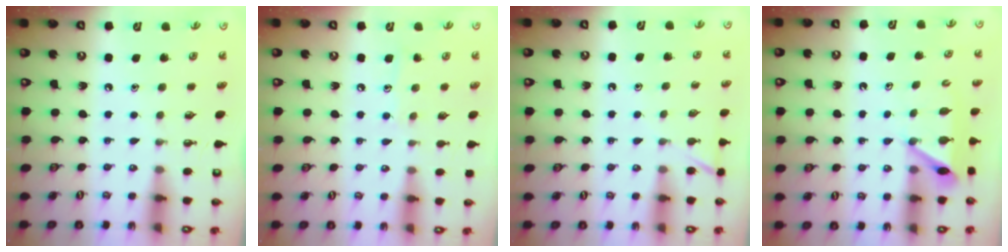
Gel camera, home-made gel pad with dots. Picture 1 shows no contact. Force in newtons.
{"total": 6.0, "press": 6.0, "slide": 0.5}
{"total": 3.9, "press": 3.9, "slide": 0.5}
{"total": 6.7, "press": 6.7, "slide": 0.4}